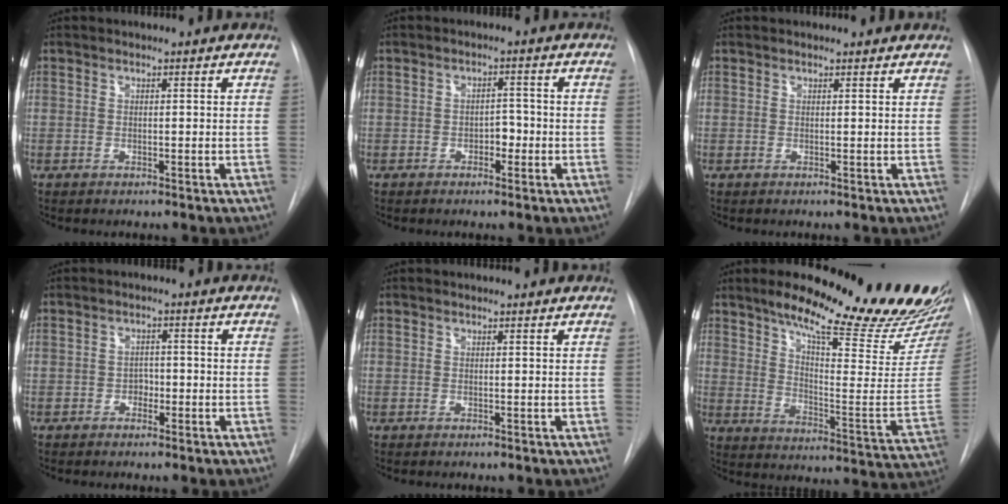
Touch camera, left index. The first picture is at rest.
{"total": 2.4, "force": [-1.0, 1.5, 1.7], "torque": [-0.017, 0.007, -0.015]}
{"total": 2.2, "force": [2.1, 0.7, 0.3], "torque": [-0.008, 0.008, 0.015]}
{"total": 1.8, "force": [-0.8, 1.3, 0.9], "torque": [-0.008, 0.007, -0.013]}
{"total": 0.9, "force": [0.8, 0.2, 0.1], "torque": [-0.008, 0.006, 0.008]}
{"total": 25.0, "force": [21.2, 1.6, 13.2], "torque": [-0.189, -0.093, 0.275]}